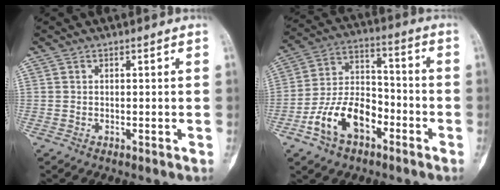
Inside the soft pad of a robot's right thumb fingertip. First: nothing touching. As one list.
[{"total": 13.6, "force": [-6.3, 8.2, 8.9], "torque": [-0.146, 0.052, -0.118]}]